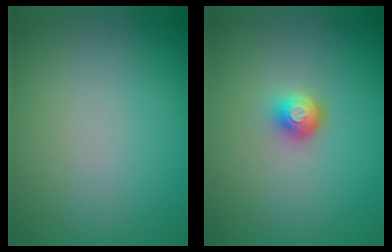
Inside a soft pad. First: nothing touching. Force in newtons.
{"total": 1.9, "press": 1.4, "slide": 1.3}